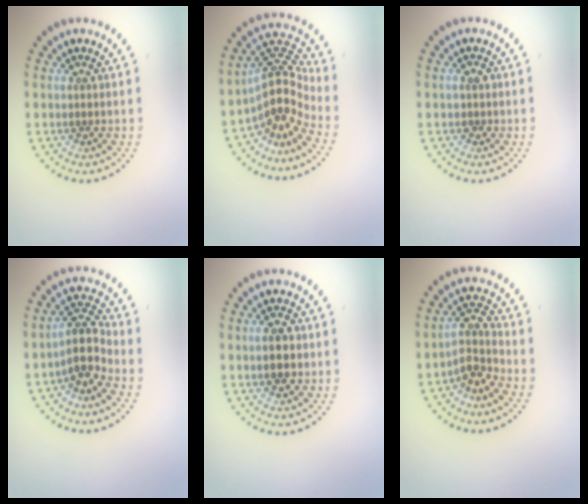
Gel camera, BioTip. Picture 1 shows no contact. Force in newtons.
{"total": 4.5, "press": 3.1, "slide": 3.2}
{"total": 1.0, "press": 0.9, "slide": 0.4}
{"total": 3.2, "press": 2.5, "slide": 2.0}
{"total": 3.3, "press": 3.3, "slide": 0.1}
{"total": 2.6, "press": 2.0, "slide": 1.7}